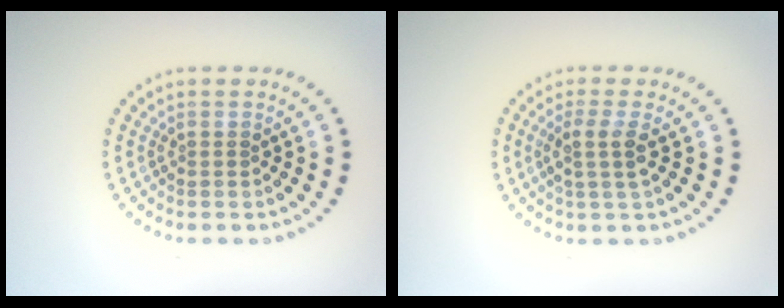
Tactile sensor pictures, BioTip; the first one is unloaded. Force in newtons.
{"total": 2.3, "press": 1.9, "slide": 1.3}